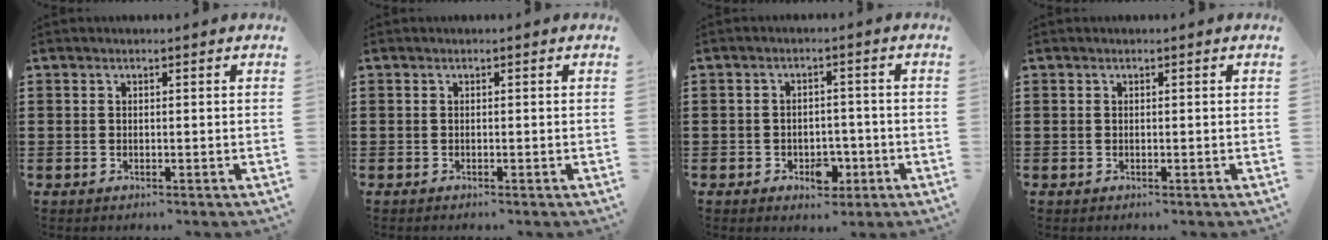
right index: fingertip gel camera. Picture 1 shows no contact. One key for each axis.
{"total": 0.0}
{"total": 4.2, "fx": -1.9, "fy": 2.8, "fz": 2.5, "tx": -0.037, "ty": 0.001, "tz": -0.034}
{"total": 0.0}